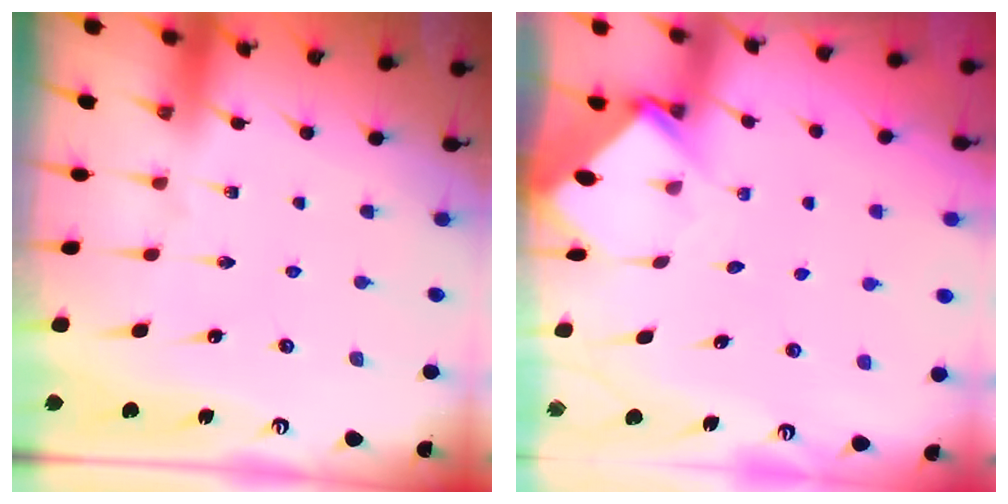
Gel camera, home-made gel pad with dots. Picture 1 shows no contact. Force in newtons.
{"total": 3.8, "press": 3.8, "slide": 0.2}